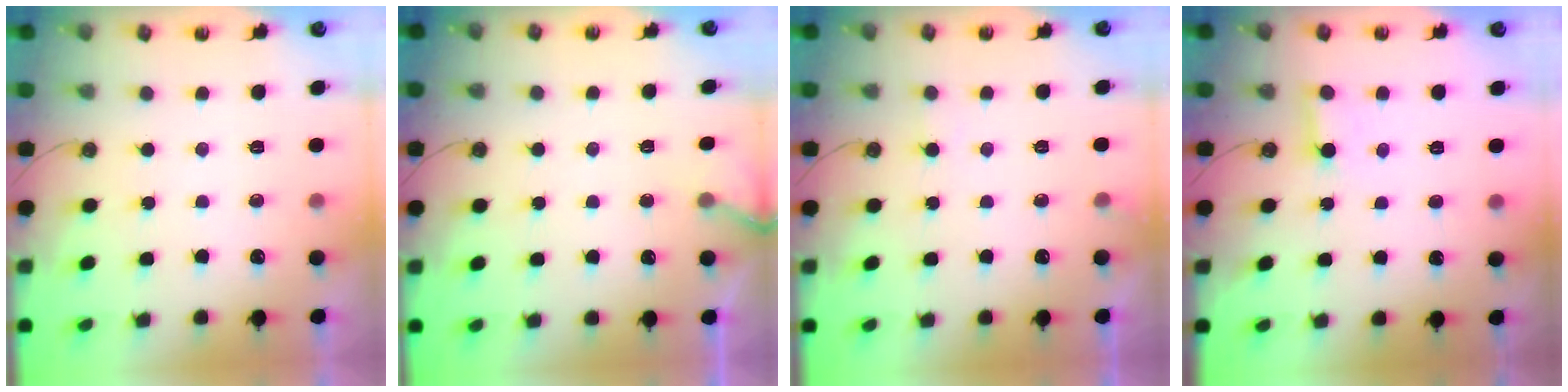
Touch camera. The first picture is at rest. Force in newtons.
{"total": 4.5, "press": 4.5, "slide": 0.4}
{"total": 5.1, "press": 5.1, "slide": 0.4}
{"total": 2.5, "press": 2.5, "slide": 0.2}